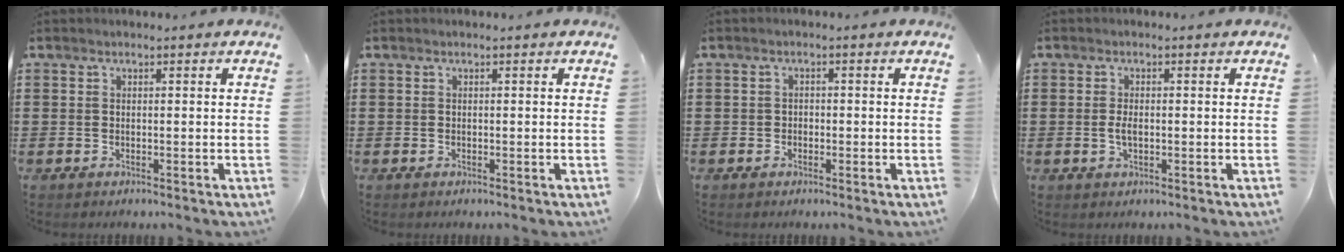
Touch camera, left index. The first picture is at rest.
{"total": 0.0}
{"total": 1.0, "force": [-0.4, 0.8, 0.3], "torque": [-0.009, 0.002, -0.011]}
{"total": 2.1, "force": [-0.1, 0.9, 1.9], "torque": [-0.044, -0.002, -0.005]}